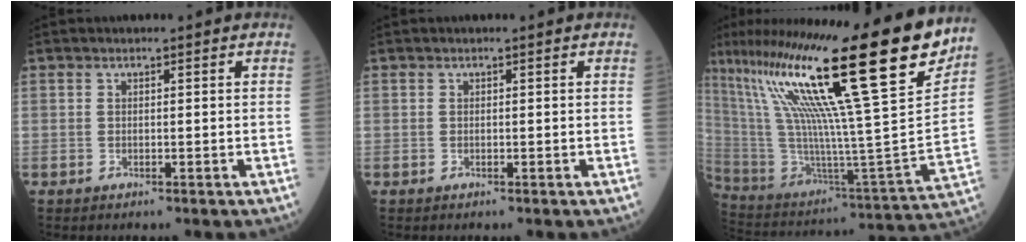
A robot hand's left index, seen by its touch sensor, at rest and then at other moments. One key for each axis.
{"total": 0.0}
{"total": 32.5, "fx": 22.0, "fy": -1.2, "fz": 23.9, "tx": -0.426, "ty": -0.050, "tz": 0.354}